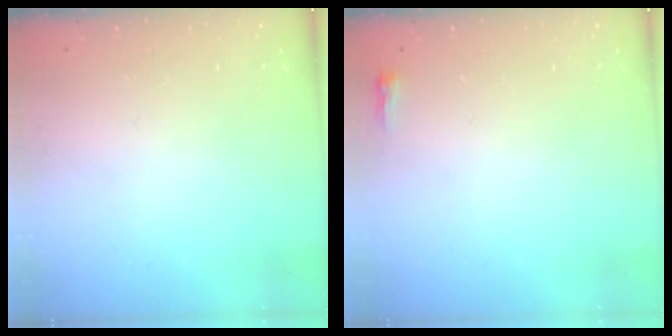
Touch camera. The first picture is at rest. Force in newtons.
{"total": 2.3, "press": 2.2, "slide": 0.7}